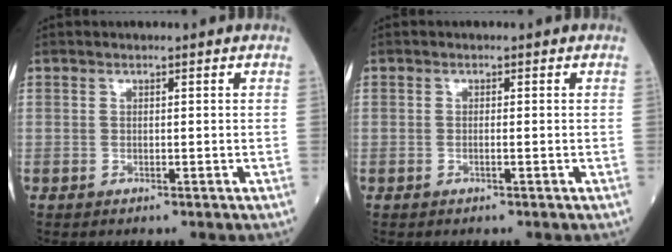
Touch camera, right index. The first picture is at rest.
{"total": 0.6, "force": [-0.2, 0.0, 0.6], "torque": [-0.013, 0.000, -0.004]}